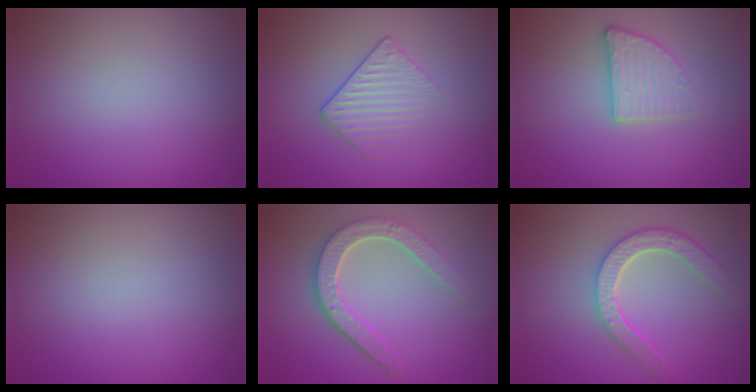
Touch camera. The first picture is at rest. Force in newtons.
{"total": 1.9, "press": 1.6, "slide": 1.0}
{"total": 2.7, "press": 2.5, "slide": 1.0}
{"total": 0.0}
{"total": 4.8, "press": 3.7, "slide": 3.1}
{"total": 4.6, "press": 3.6, "slide": 2.8}